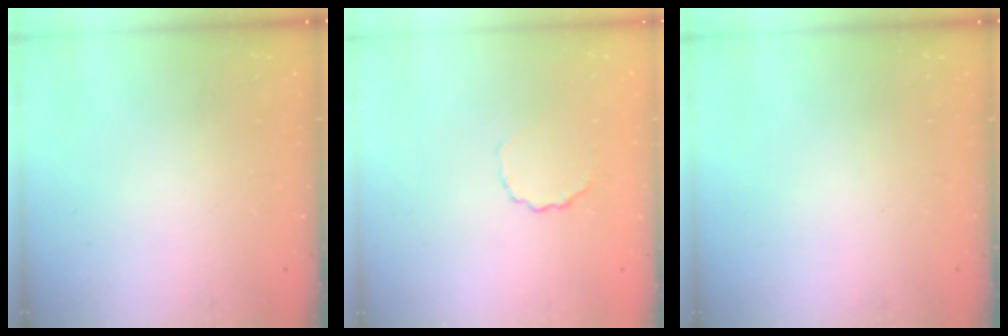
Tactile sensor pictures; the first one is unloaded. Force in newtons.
{"total": 2.6, "press": 2.3, "slide": 1.0}
{"total": 0.0}